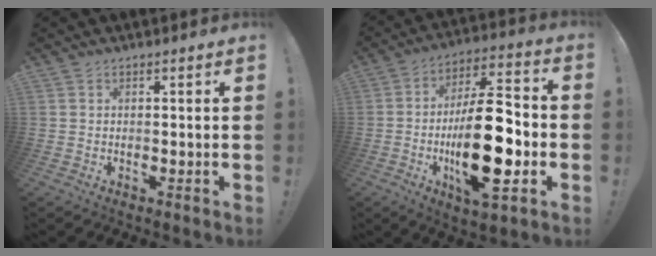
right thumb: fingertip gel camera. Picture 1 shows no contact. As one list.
[{"total": 23.6, "force": [-4.6, 8.9, 21.3], "torque": [-0.380, 0.019, -0.069]}]